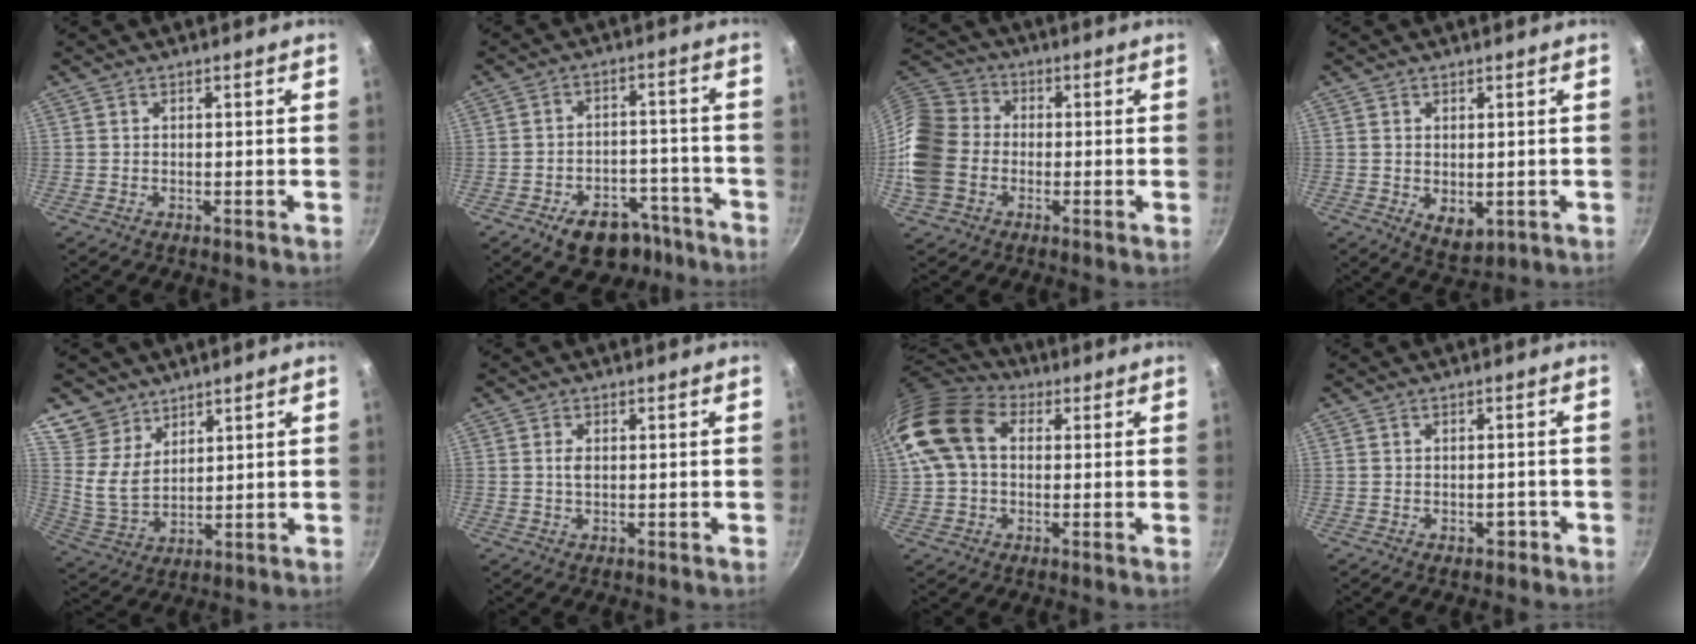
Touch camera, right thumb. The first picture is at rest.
{"total": 12.1, "force": [-7.9, 7.3, 5.5], "torque": [-0.032, 0.062, -0.099]}
{"total": 15.6, "force": [-2.7, 12.5, 9.0], "torque": [-0.171, 0.035, -0.068]}
{"total": 4.6, "force": [-0.2, 3.0, 3.5], "torque": [-0.046, -0.015, 0.004]}
{"total": 8.7, "force": [6.4, 5.5, 2.3], "torque": [-0.022, -0.034, 0.133]}
{"total": 1.6, "force": [0.2, 0.9, 1.3], "torque": [-0.024, 0.001, 0.001]}
{"total": 14.9, "force": [2.4, 10.6, 10.2], "torque": [-0.189, 0.029, 0.029]}
{"total": 2.1, "force": [-1.1, 1.5, 1.0], "torque": [0.001, 0.019, -0.006]}